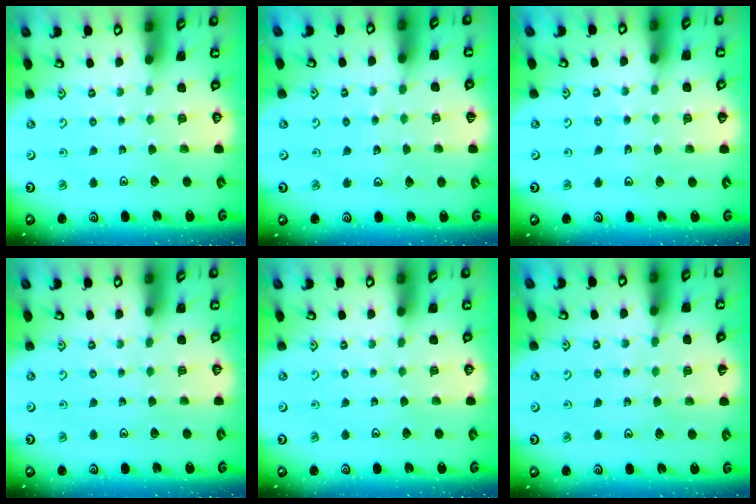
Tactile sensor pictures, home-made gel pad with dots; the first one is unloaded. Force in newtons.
{"total": 5.9, "press": 5.9, "slide": 0.7}
{"total": 2.9, "press": 2.6, "slide": 1.1}
{"total": 0.0}
{"total": 0.0}
{"total": 5.8, "press": 5.7, "slide": 0.8}